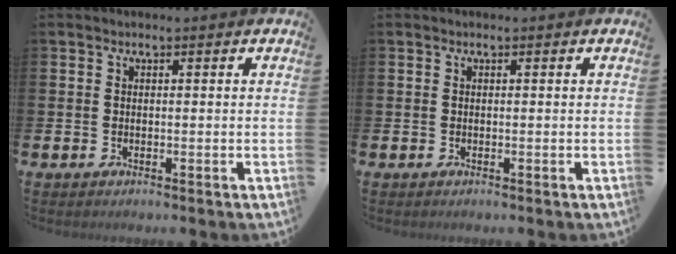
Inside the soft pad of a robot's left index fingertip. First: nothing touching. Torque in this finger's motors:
{"motor_torque": [0.01, 0.00, 0.01, 0.01]}